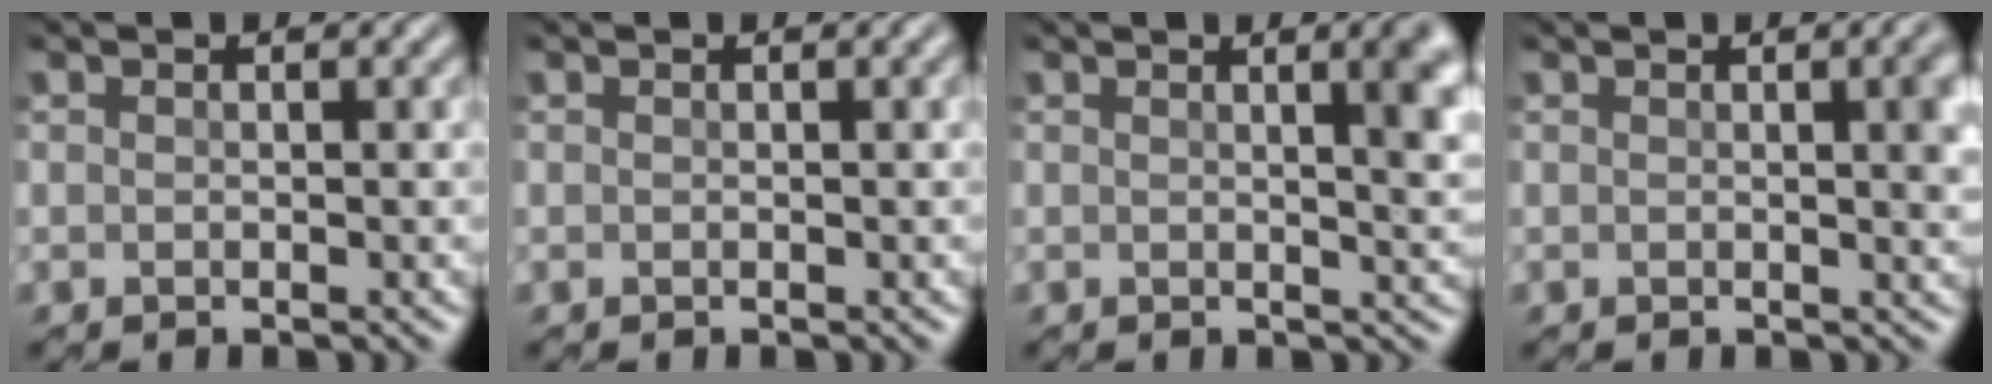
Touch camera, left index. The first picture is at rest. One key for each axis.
{"total": 0.0}
{"total": 3.9, "fx": 1.0, "fy": 1.4, "fz": 3.5, "tx": -0.053, "ty": -0.002, "tz": 0.021}
{"total": 2.9, "fx": 0.3, "fy": 1.2, "fz": 2.6, "tx": -0.036, "ty": 0.001, "tz": 0.005}